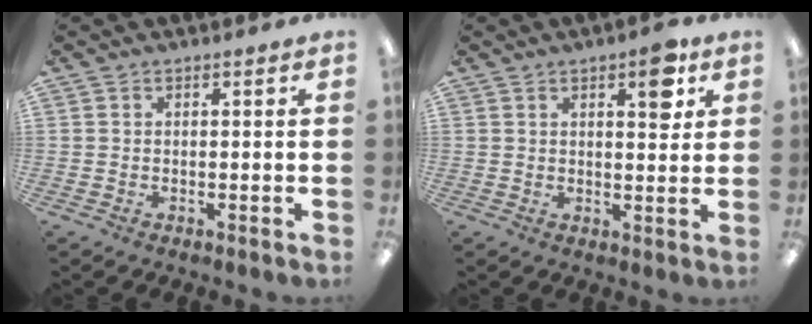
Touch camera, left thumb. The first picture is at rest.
{"total": 7.3, "force": [3.8, 2.7, 5.6], "torque": [-0.061, -0.018, 0.054]}